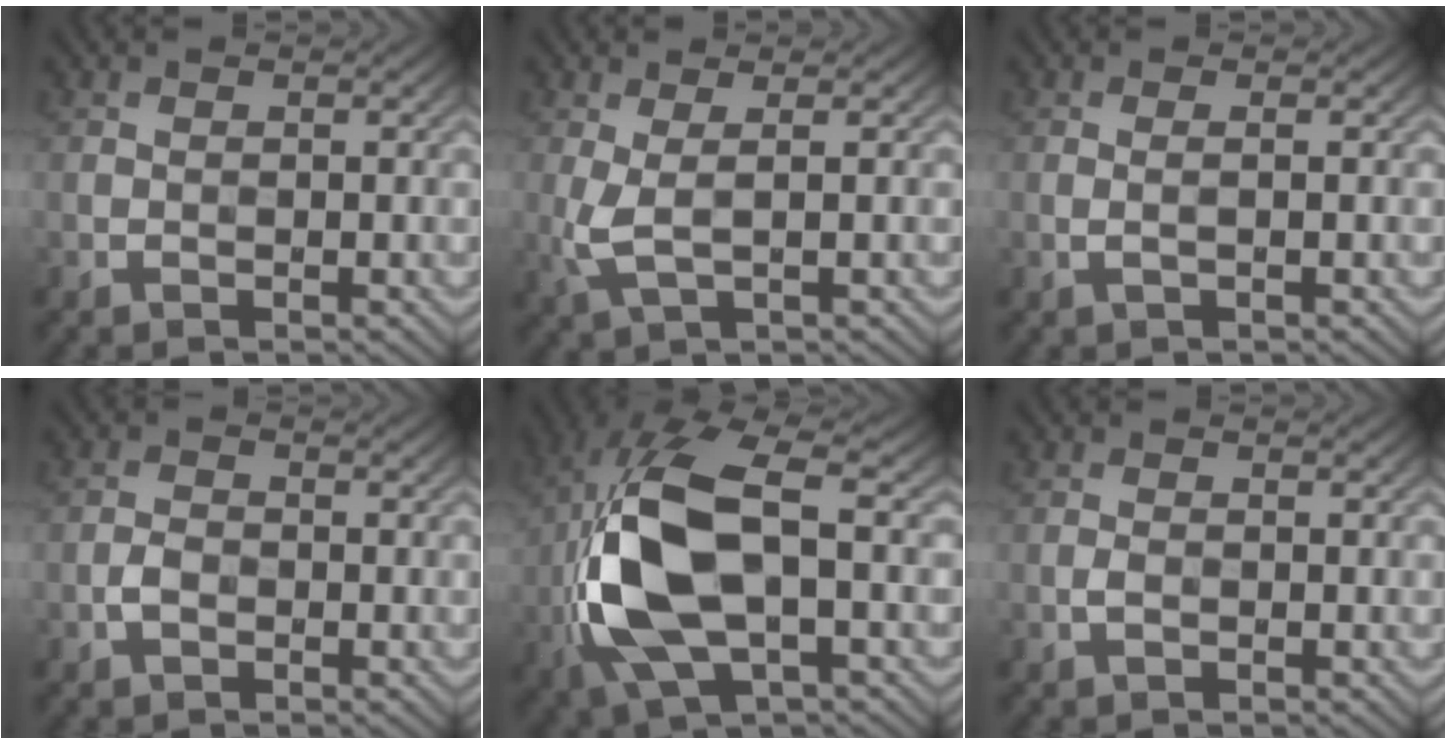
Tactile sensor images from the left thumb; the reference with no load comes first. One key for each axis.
{"total": 3.4, "fx": 0.3, "fy": 0.9, "fz": 3.2, "tx": -0.082, "ty": 0.001, "tz": 0.004}
{"total": 1.0, "fx": 0.0, "fy": 0.0, "fz": 1.0, "tx": -0.021, "ty": 0.003, "tz": -0.004}
{"total": 1.9, "fx": -0.8, "fy": 1.2, "fz": 1.2, "tx": -0.027, "ty": 0.003, "tz": -0.020}
{"total": 15.5, "fx": -1.4, "fy": 7.1, "fz": 13.7, "tx": -0.319, "ty": 0.006, "tz": -0.030}
{"total": 0.9, "fx": -0.3, "fy": 0.4, "fz": 0.7, "tx": -0.017, "ty": 0.002, "tz": -0.008}